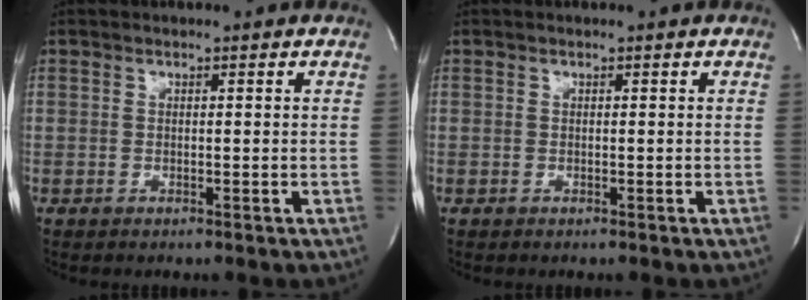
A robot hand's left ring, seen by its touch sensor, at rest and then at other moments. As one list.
[{"total": 0.0}]